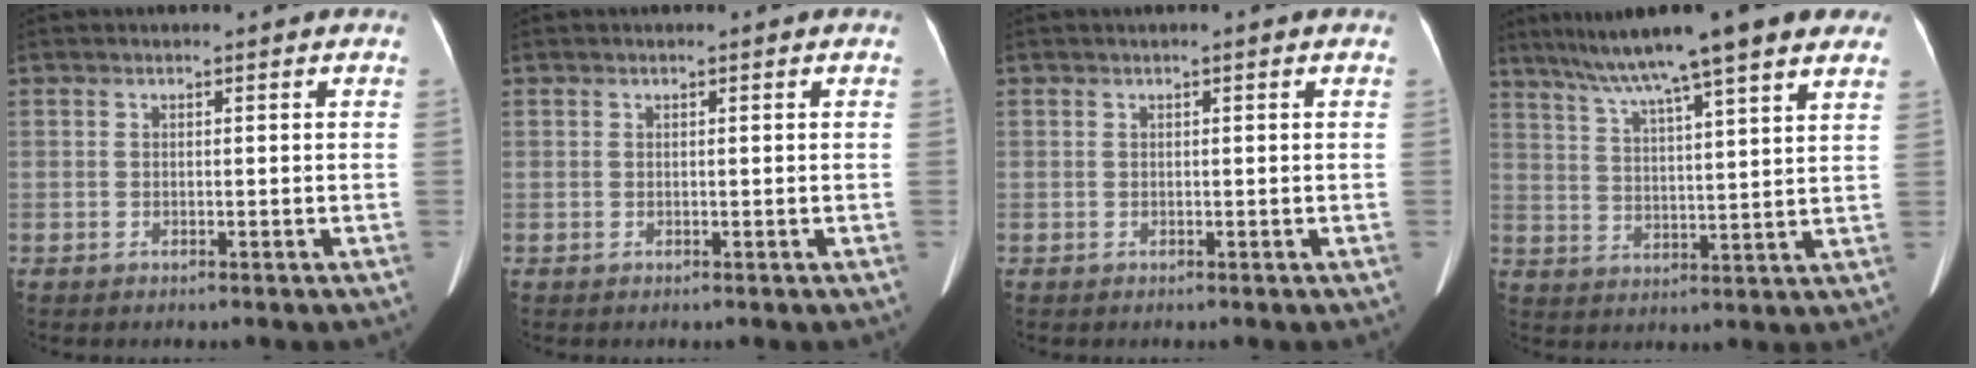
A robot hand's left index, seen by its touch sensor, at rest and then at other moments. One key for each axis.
{"total": 0.0}
{"total": 0.8, "fx": 0.6, "fy": 0.2, "fz": 0.5, "tx": -0.011, "ty": 0.017, "tz": 0.009}
{"total": 19.4, "fx": 14.6, "fy": 1.3, "fz": 12.6, "tx": -0.203, "ty": 0.039, "tz": 0.210}